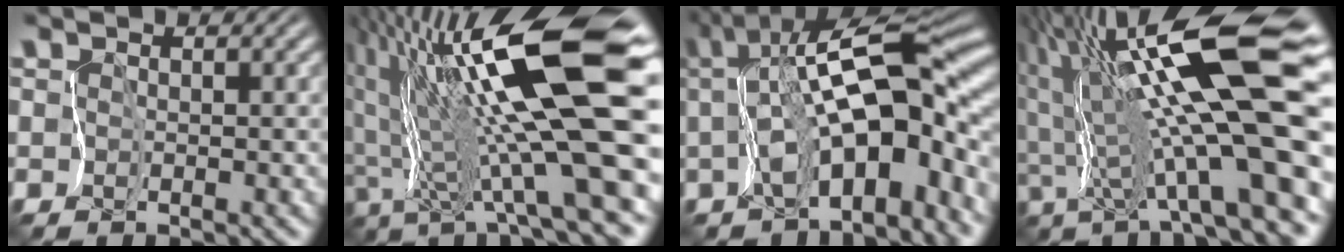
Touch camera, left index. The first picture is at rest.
{"total": 17.4, "force": [3.4, 2.7, 16.8], "torque": [-0.300, 0.014, 0.065]}
{"total": 13.3, "force": [-0.4, 5.1, 12.3], "torque": [-0.171, 0.017, -0.011]}
{"total": 17.0, "force": [2.8, 2.2, 16.7], "torque": [-0.278, 0.023, 0.055]}